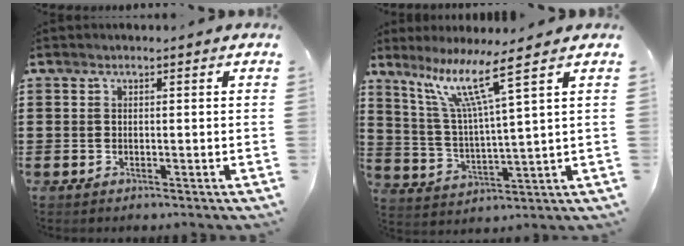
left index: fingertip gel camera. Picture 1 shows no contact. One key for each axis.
{"total": 9.8, "fx": 6.3, "fy": -0.3, "fz": 7.5, "tx": -0.163, "ty": -0.025, "tz": 0.106}